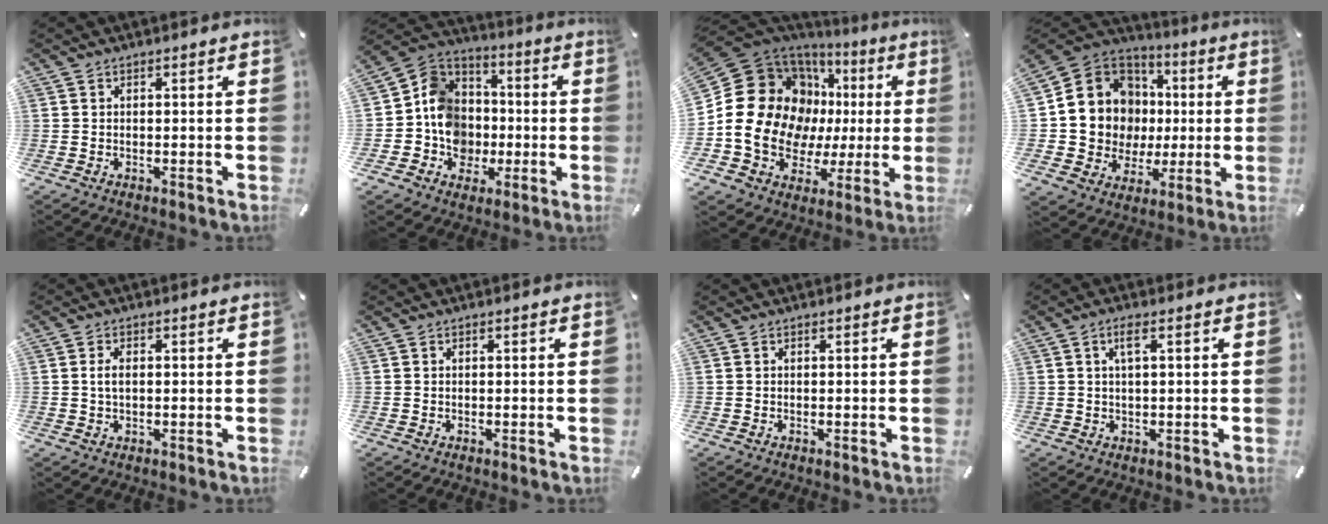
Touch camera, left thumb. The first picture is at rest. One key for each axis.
{"total": 13.8, "fx": -2.5, "fy": 12.6, "fz": 5.0, "tx": -0.112, "ty": 0.017, "tz": -0.037}
{"total": 23.0, "fx": 3.0, "fy": 17.8, "fz": 14.2, "tx": -0.279, "ty": -0.027, "tz": 0.076}
{"total": 13.4, "fx": 0.9, "fy": 13.1, "fz": 2.9, "tx": -0.052, "ty": -0.026, "tz": 0.041}
{"total": 2.7, "fx": 0.2, "fy": 1.5, "fz": 2.3, "tx": -0.046, "ty": 0.005, "tz": 0.002}
{"total": 0.0}
{"total": 0.0}
{"total": 3.1, "fx": 1.0, "fy": 0.9, "fz": 2.8, "tx": -0.058, "ty": 0.006, "tz": 0.015}